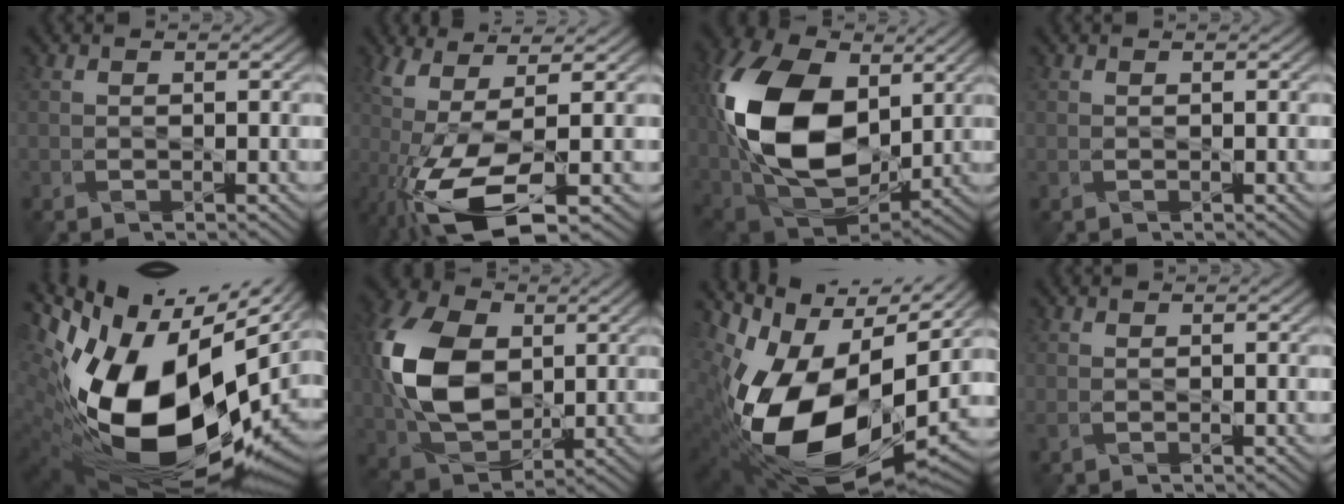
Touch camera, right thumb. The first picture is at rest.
{"total": 11.6, "force": [-4.2, 2.7, 10.4], "torque": [-0.211, -0.001, -0.074]}
{"total": 19.6, "force": [2.6, 13.1, 14.4], "torque": [-0.346, -0.004, 0.050]}
{"total": 0.0}
{"total": 22.1, "force": [0.3, 11.8, 18.6], "torque": [-0.377, -0.063, 0.019]}
{"total": 14.4, "force": [1.8, 9.7, 10.5], "torque": [-0.261, 0.013, 0.034]}
{"total": 18.7, "force": [-0.5, 11.1, 15.0], "torque": [-0.309, -0.041, 0.011]}
{"total": 0.6, "force": [0.2, 0.2, 0.5], "torque": [-0.015, 0.001, 0.003]}